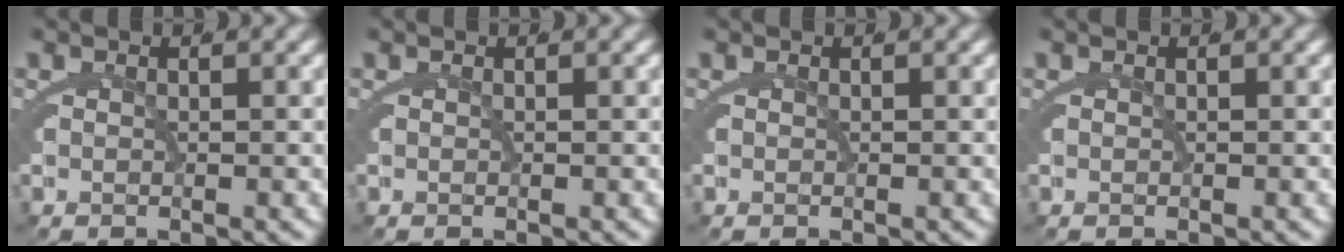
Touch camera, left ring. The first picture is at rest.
{"total": 0.0}
{"total": 0.0}
{"total": 0.0}